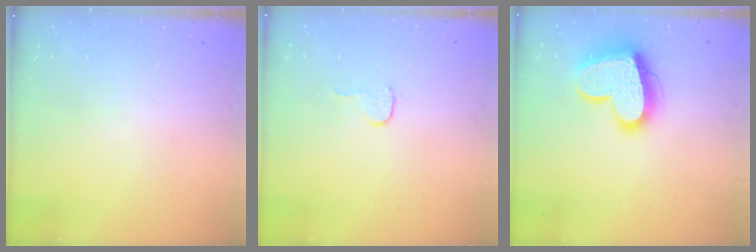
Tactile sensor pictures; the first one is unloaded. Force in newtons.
{"total": 3.7, "press": 3.6, "slide": 0.3}
{"total": 16.5, "press": 16.4, "slide": 1.5}